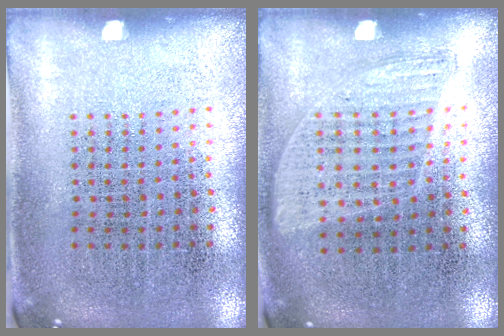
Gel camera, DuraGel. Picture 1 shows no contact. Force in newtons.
{"total": 0.8, "press": 0.7, "slide": 0.4}